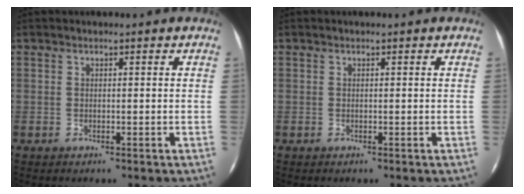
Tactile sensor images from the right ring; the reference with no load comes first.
{"total": 0.0}